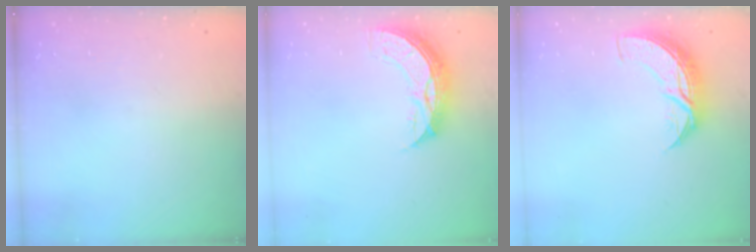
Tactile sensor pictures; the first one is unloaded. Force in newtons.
{"total": 9.2, "press": 9.2, "slide": 0.7}
{"total": 9.0, "press": 9.0, "slide": 0.6}